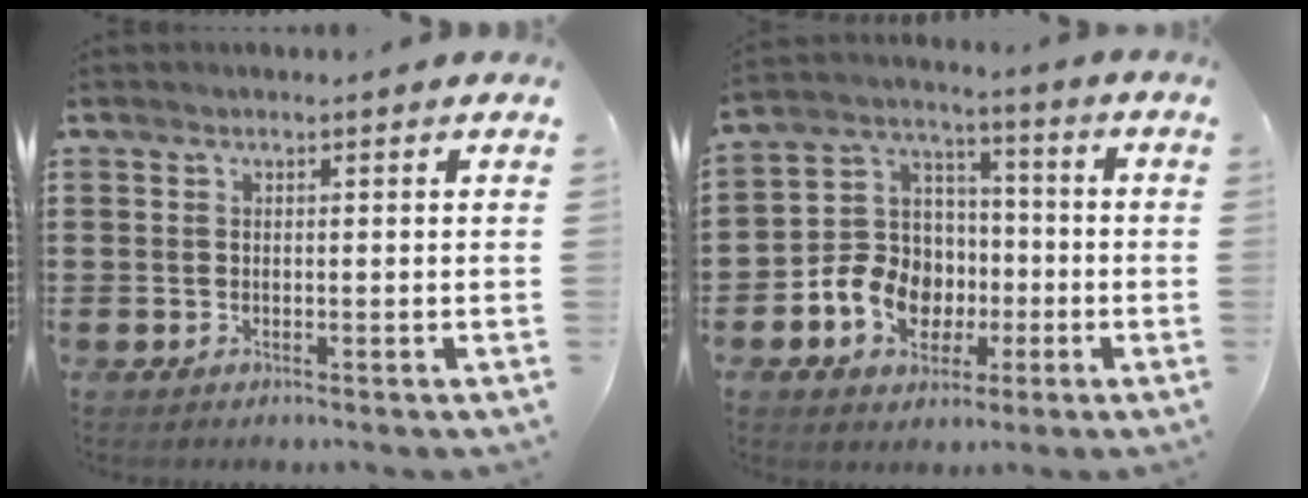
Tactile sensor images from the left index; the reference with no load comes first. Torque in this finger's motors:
{"motor_torque": [1.48, 0.66, 0.79, 0.14]}